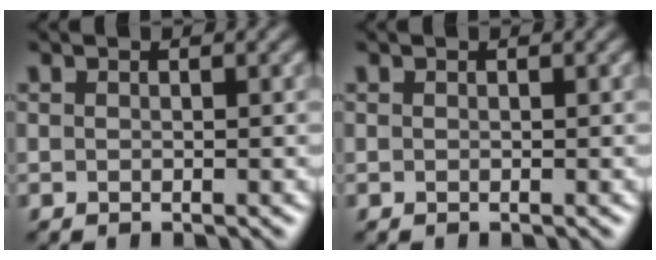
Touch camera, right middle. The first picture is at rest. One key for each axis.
{"total": 0.0}